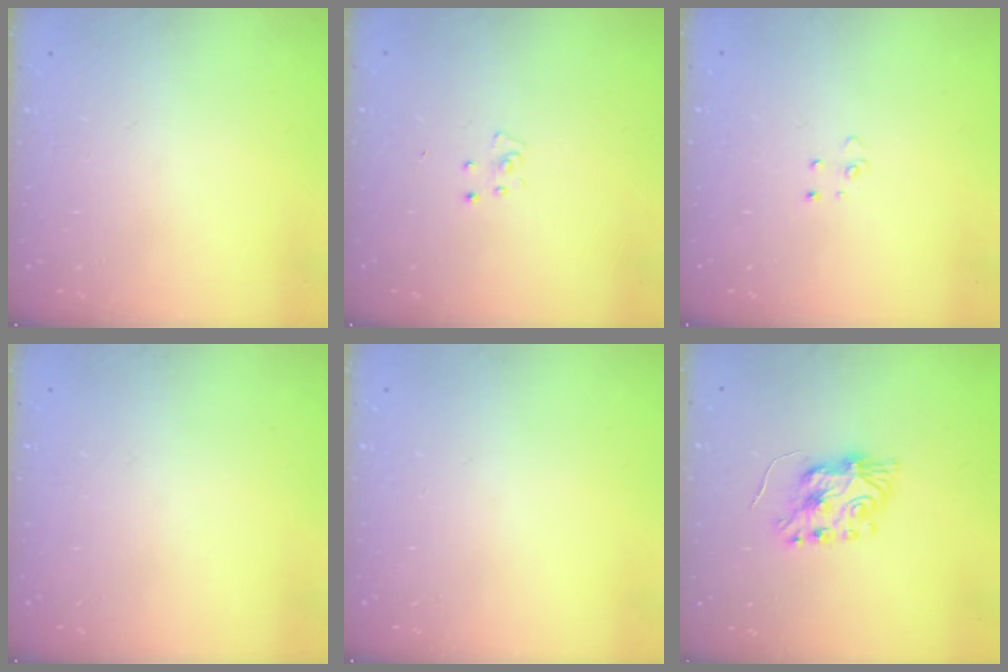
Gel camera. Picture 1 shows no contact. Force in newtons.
{"total": 2.6, "press": 2.6, "slide": 0.2}
{"total": 2.6, "press": 2.6, "slide": 0.2}
{"total": 0.0}
{"total": 0.0}
{"total": 8.7, "press": 8.6, "slide": 0.6}